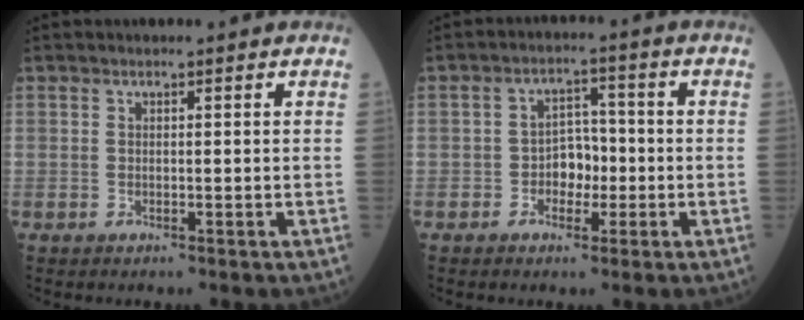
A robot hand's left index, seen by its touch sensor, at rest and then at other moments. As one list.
[{"total": 4.5, "force": [-1.4, 3.0, 3.1], "torque": [-0.046, 0.010, -0.028]}]